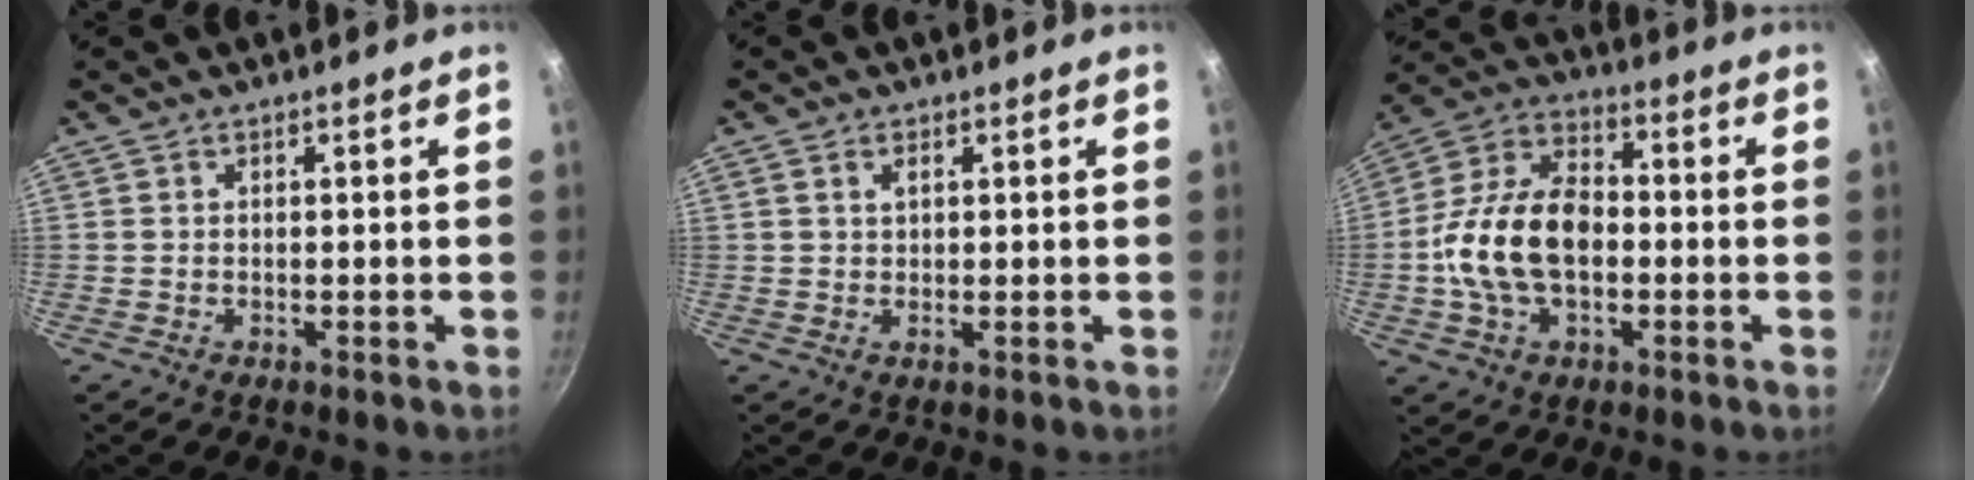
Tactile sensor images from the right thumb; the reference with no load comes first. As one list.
[{"total": 1.7, "force": [0.7, 0.9, 1.3], "torque": [-0.020, -0.002, 0.009]}, {"total": 16.3, "force": [-1.8, 10.2, 12.6], "torque": [-0.209, 0.035, -0.048]}]